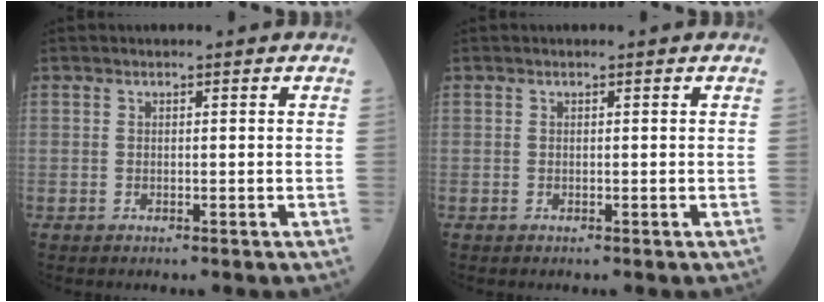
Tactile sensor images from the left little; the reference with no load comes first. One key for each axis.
{"total": 0.0}